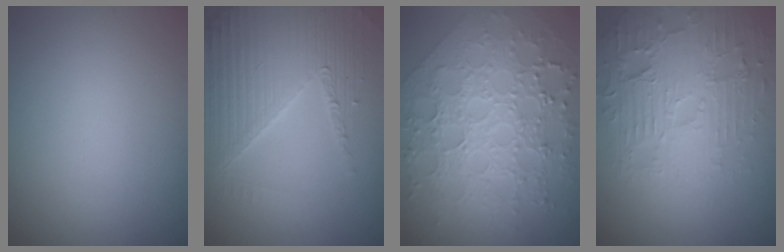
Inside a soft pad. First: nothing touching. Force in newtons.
{"total": 4.3, "press": 4.1, "slide": 1.4}
{"total": 8.9, "press": 6.4, "slide": 6.2}
{"total": 4.6, "press": 4.1, "slide": 1.9}